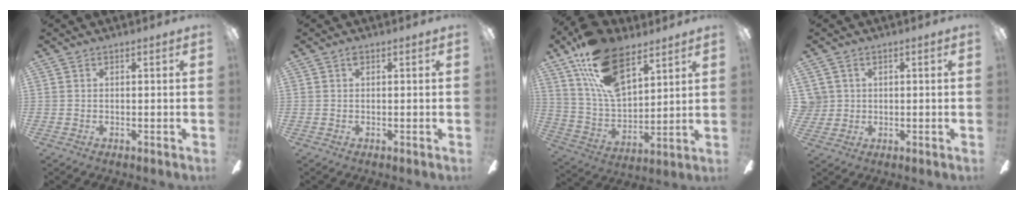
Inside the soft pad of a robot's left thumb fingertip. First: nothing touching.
{"total": 0.8, "force": [0.3, 0.5, 0.6], "torque": [-0.013, 0.003, 0.005]}
{"total": 19.1, "force": [11.5, 9.8, 11.7], "torque": [-0.229, -0.042, 0.212]}
{"total": 3.3, "force": [0.8, 3.2, 0.2], "torque": [-0.014, 0.009, 0.017]}